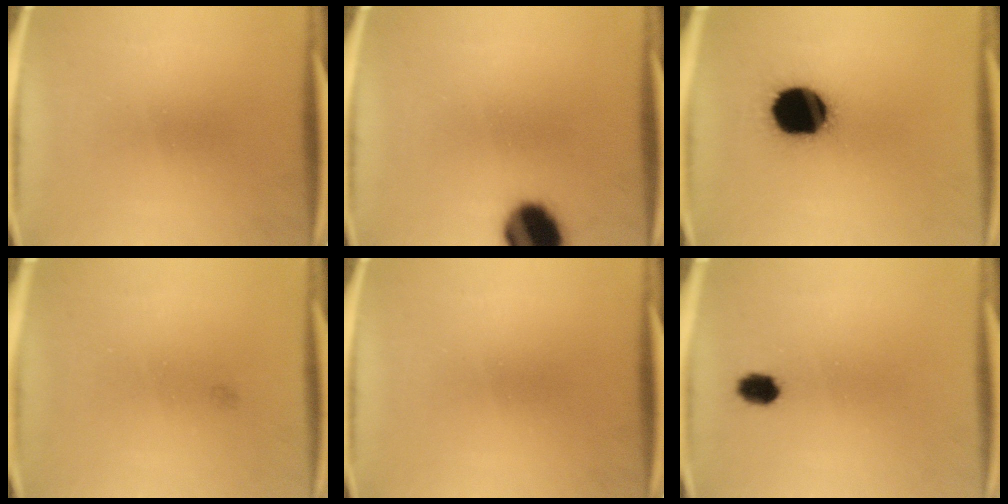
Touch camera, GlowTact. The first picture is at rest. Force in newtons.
{"total": 14.3}
{"total": 19.9}
{"total": 0.6}
{"total": 0.0}
{"total": 3.6}